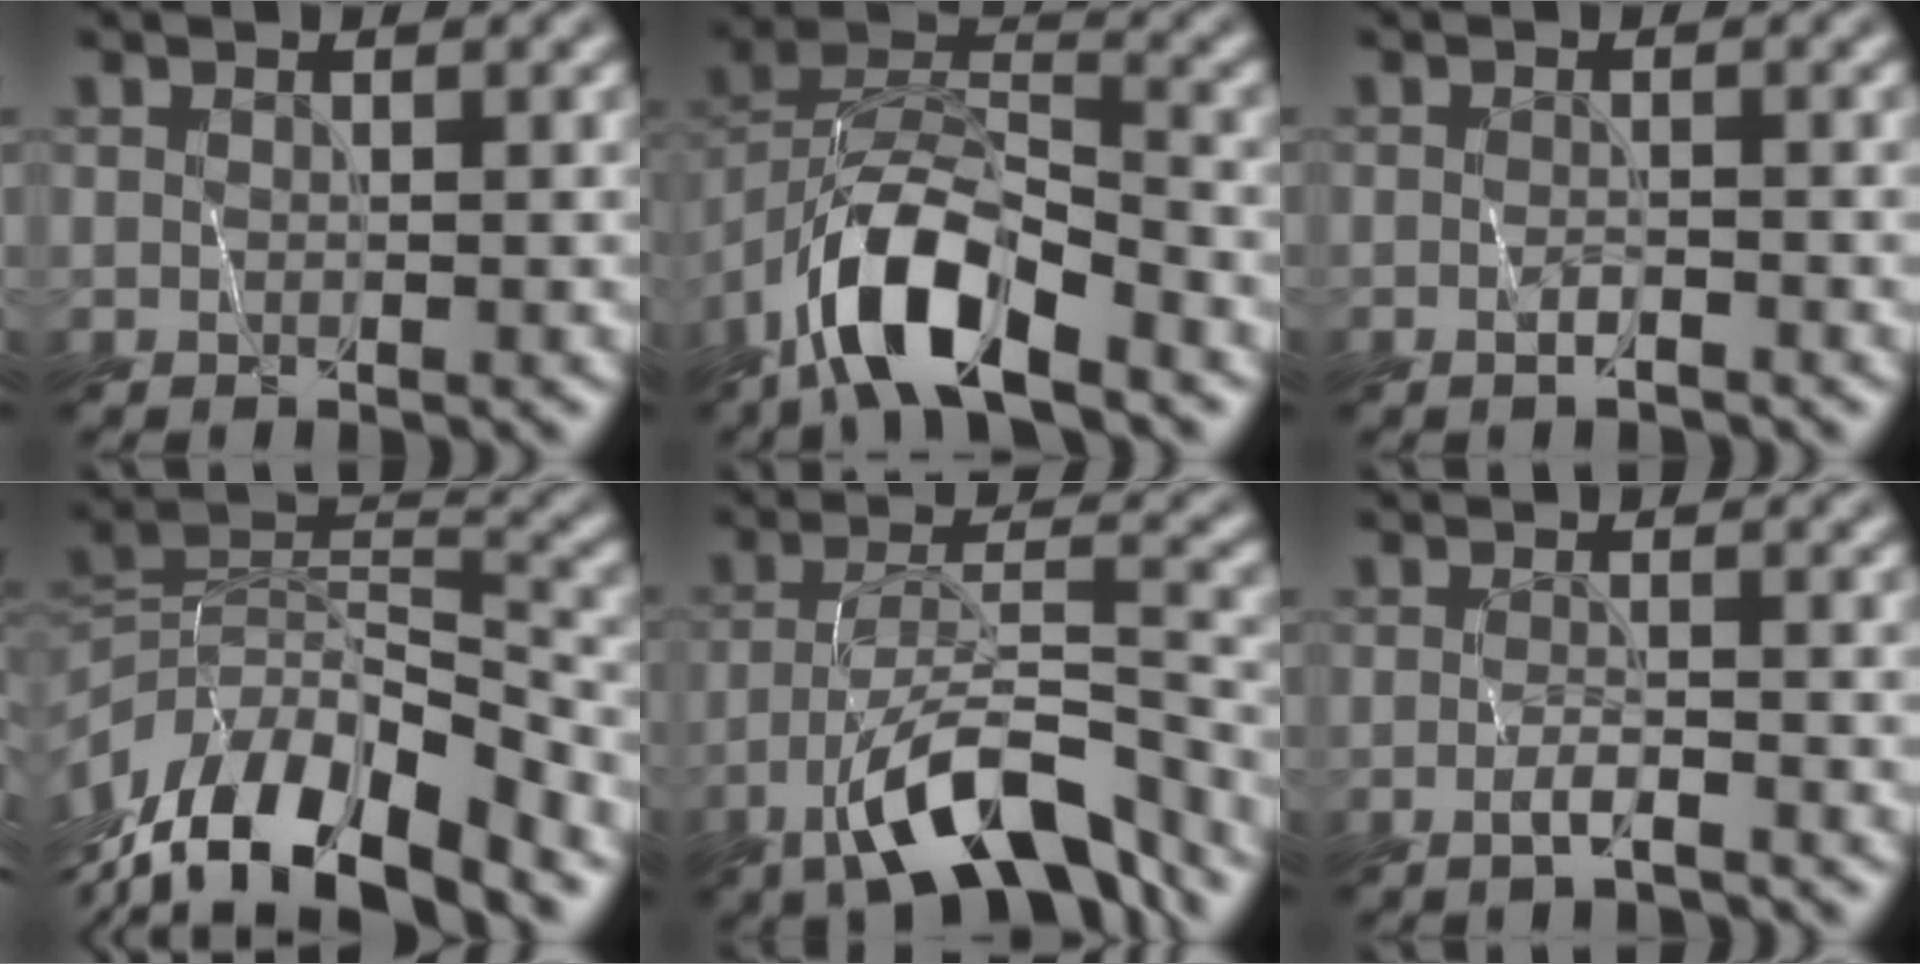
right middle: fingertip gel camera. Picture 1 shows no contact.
{"total": 8.7, "force": [-6.1, 2.6, 5.7], "torque": [-0.106, 0.011, -0.122]}
{"total": 1.1, "force": [-1.0, -0.1, 0.3], "torque": [-0.012, -0.002, -0.020]}
{"total": 12.5, "force": [-8.7, 4.5, 7.9], "torque": [-0.162, 0.007, -0.150]}
{"total": 9.1, "force": [-6.2, 2.4, 6.1], "torque": [-0.111, 0.002, -0.113]}
{"total": 1.6, "force": [-1.4, -0.4, 0.6], "torque": [-0.017, 0.000, -0.030]}